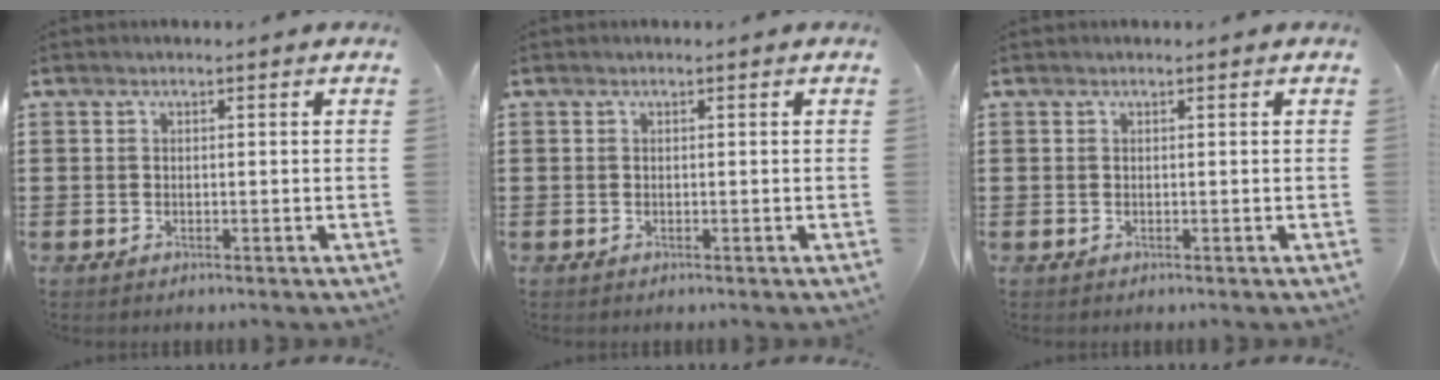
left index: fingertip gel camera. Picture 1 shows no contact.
{"total": 0.0}
{"total": 0.0}